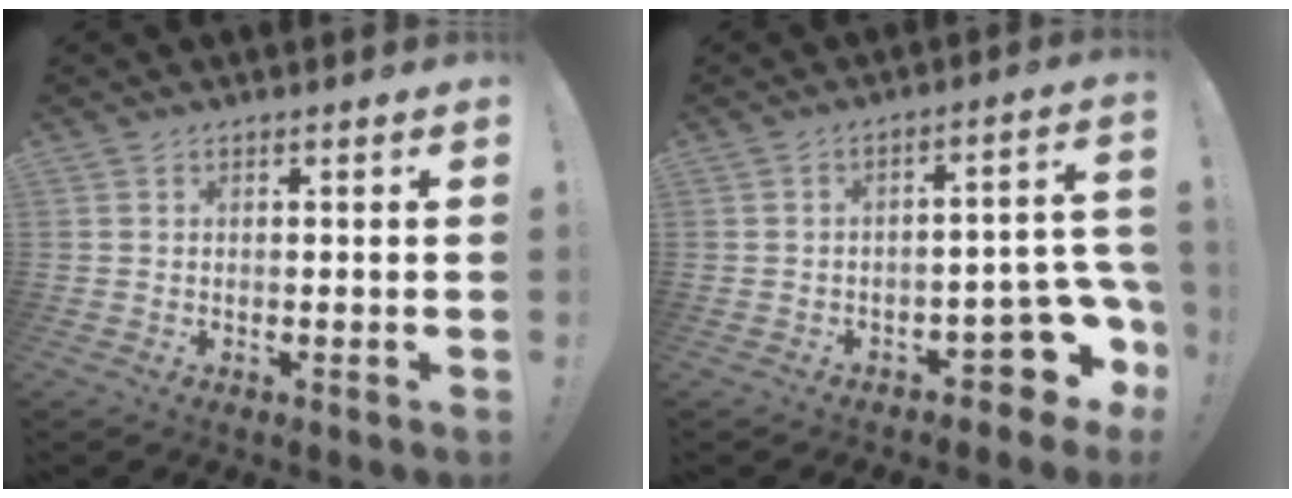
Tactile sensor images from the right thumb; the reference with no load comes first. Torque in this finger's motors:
{"motor_torque": [1.56, 1.59, 0.96, -1.06, 0.00]}